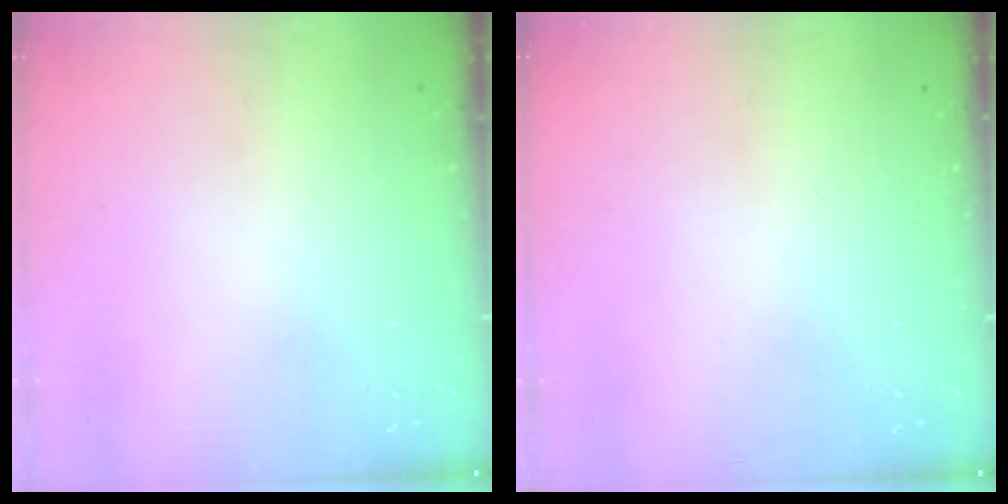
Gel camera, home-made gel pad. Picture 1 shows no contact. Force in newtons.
{"total": 0.0}